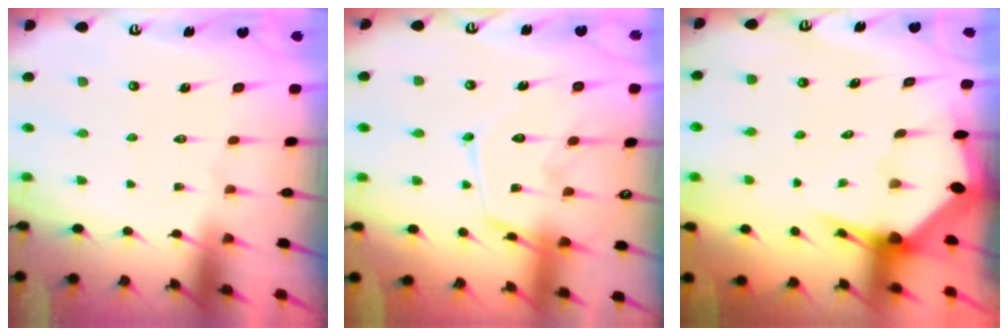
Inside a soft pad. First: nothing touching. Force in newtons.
{"total": 12.8, "press": 12.8, "slide": 0.4}
{"total": 4.4, "press": 4.4, "slide": 0.6}